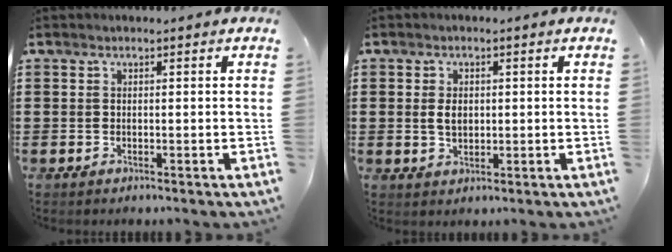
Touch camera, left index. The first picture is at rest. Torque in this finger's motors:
{"motor_torque": [0.54, 0.48, 0.37, 0.04]}